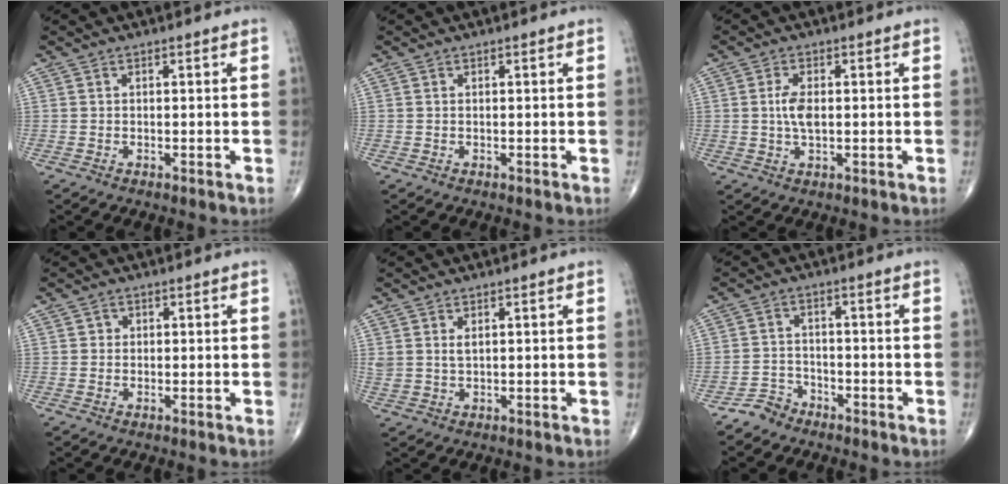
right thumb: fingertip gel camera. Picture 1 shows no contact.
{"total": 0.0}
{"total": 4.3, "force": [0.3, 2.0, 3.8], "torque": [-0.076, 0.000, 0.006]}
{"total": 1.2, "force": [0.2, 1.1, 0.3], "torque": [0.002, 0.002, 0.001]}
{"total": 2.3, "force": [1.0, 1.2, 1.7], "torque": [-0.034, -0.003, 0.027]}
{"total": 3.7, "force": [-3.1, 2.1, 0.0], "torque": [0.012, 0.018, -0.062]}